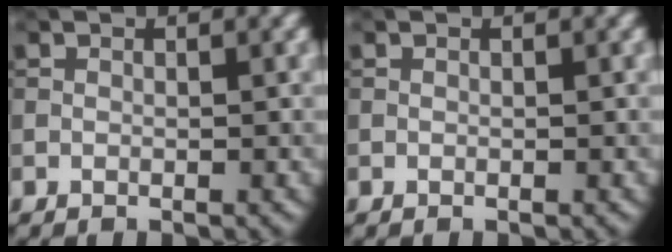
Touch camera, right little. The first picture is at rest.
{"total": 0.0}